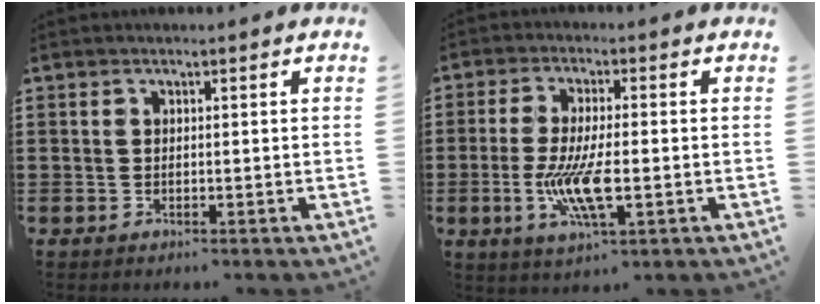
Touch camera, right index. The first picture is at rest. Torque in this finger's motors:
{"motor_torque": [0.49, -0.27, 0.37, 0.09]}